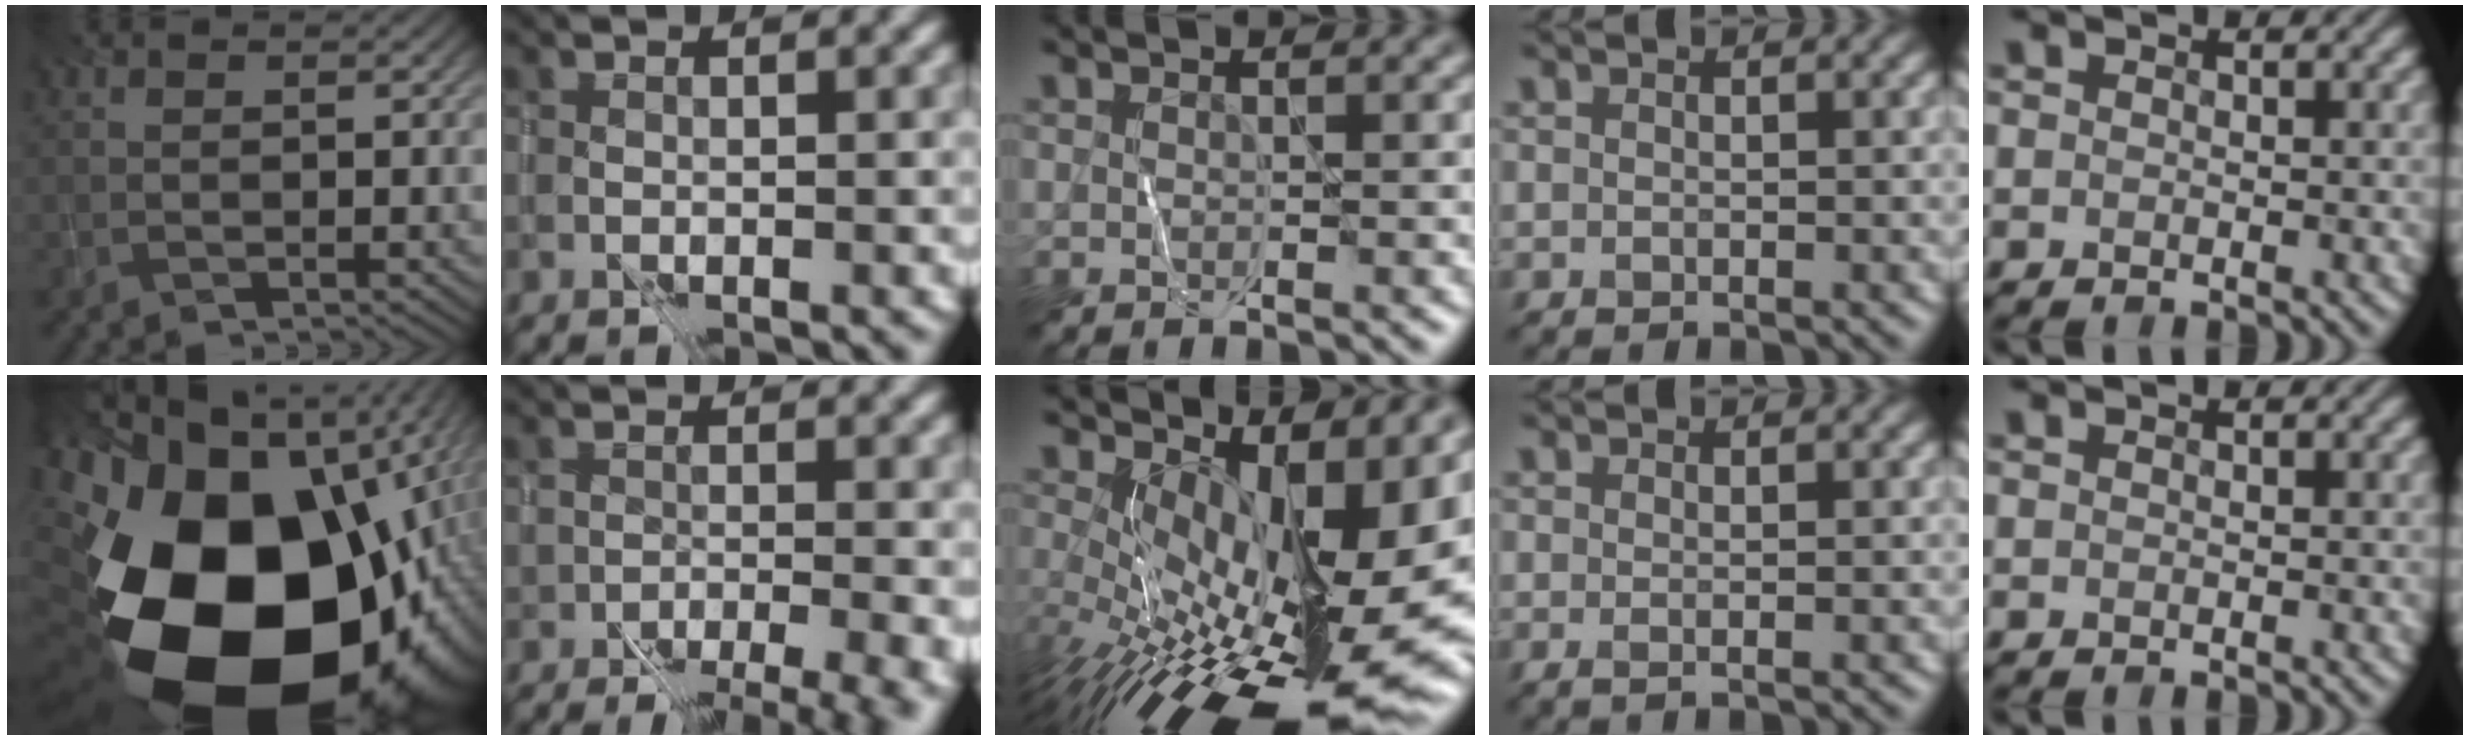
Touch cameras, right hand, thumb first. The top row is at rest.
{"thumb": {"total": 24.3, "force": [-6.7, 15.5, 17.5], "torque": [-0.348, -0.110, -0.068]}, "index": {"total": 8.1, "force": [-6.0, 2.5, 4.8], "torque": [-0.058, -0.013, -0.060]}, "middle": {"total": 16.6, "force": [-1.1, 7.3, 14.9], "torque": [-0.222, -0.028, -0.002]}, "ring": {"total": 0.7, "force": [0.0, 0.2, 0.6], "torque": [-0.009, -0.002, 0.000]}}